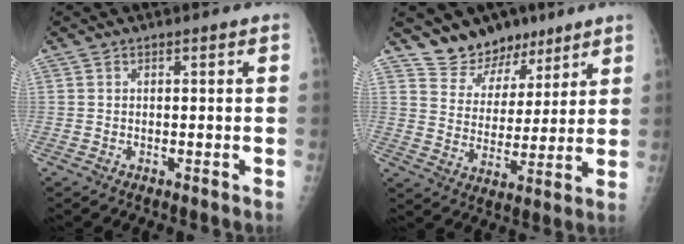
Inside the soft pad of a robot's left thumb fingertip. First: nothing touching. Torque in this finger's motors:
{"motor_torque": [-0.02, 0.02, 0.23, -0.08, -0.02]}